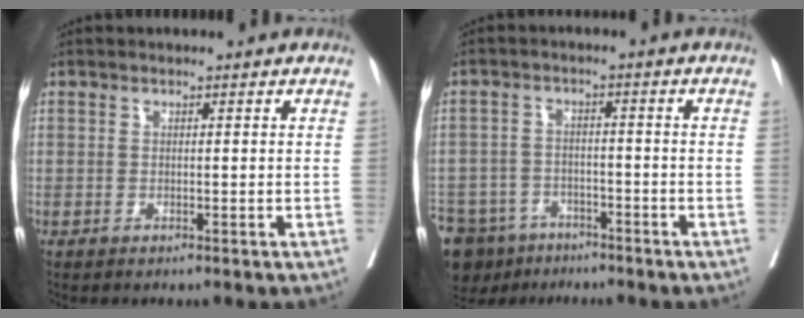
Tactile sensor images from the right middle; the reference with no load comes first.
{"total": 12.7, "force": [-9.4, 7.6, 3.9], "torque": [-0.102, -0.008, -0.136]}